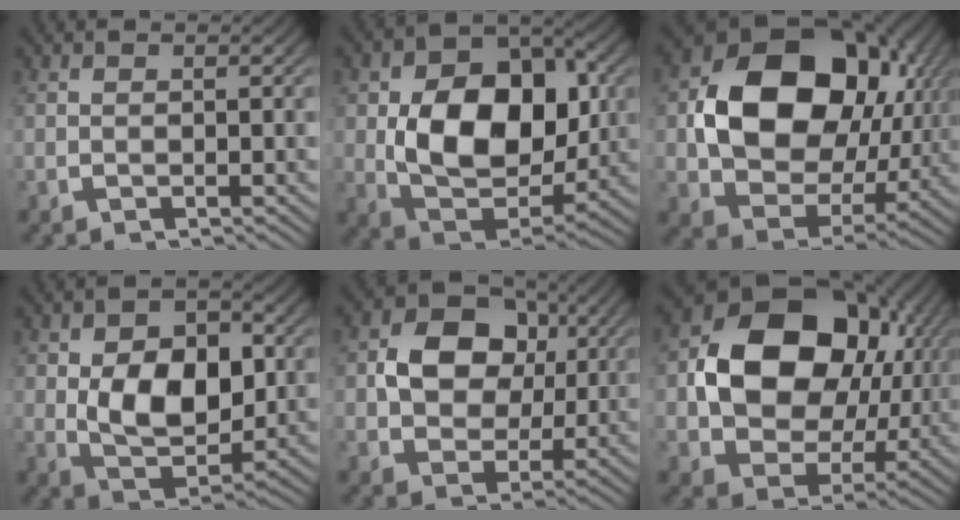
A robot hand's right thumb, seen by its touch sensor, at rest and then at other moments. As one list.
[{"total": 13.2, "force": [0.1, 8.7, 9.9], "torque": [-0.206, -0.043, 0.015]}, {"total": 18.6, "force": [2.5, 12.4, 13.7], "torque": [-0.259, -0.025, 0.048]}, {"total": 8.9, "force": [0.0, 5.9, 6.7], "torque": [-0.136, -0.039, 0.016]}, {"total": 8.3, "force": [1.4, 6.4, 5.1], "torque": [-0.112, -0.021, 0.033]}, {"total": 16.7, "force": [2.5, 11.2, 12.1], "torque": [-0.228, -0.022, 0.047]}]